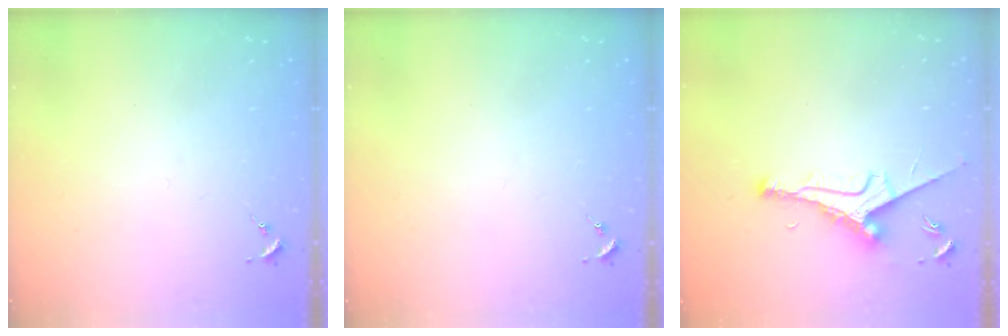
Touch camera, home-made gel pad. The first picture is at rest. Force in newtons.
{"total": 0.0}
{"total": 9.3, "press": 9.3, "slide": 0.8}